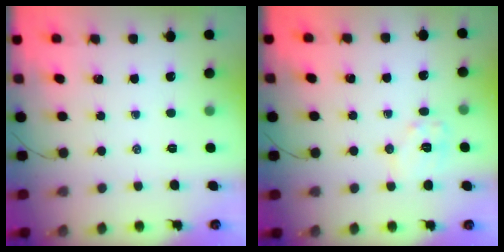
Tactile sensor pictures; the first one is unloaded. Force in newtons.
{"total": 7.3, "press": 7.3, "slide": 0.6}